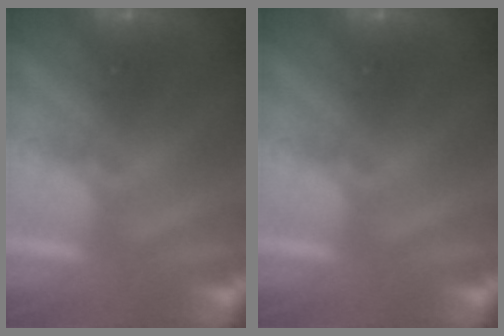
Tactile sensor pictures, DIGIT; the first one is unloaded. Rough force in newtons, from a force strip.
{"total": 0.0}